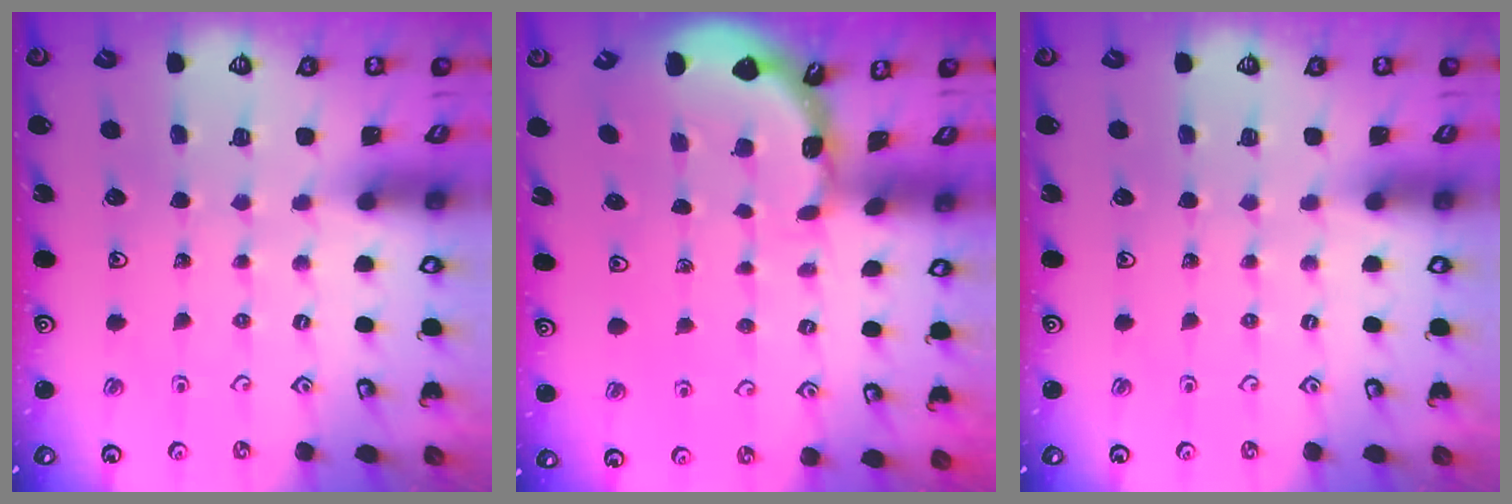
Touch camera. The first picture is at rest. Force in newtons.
{"total": 1.6, "press": 1.6, "slide": 0.2}
{"total": 0.0}